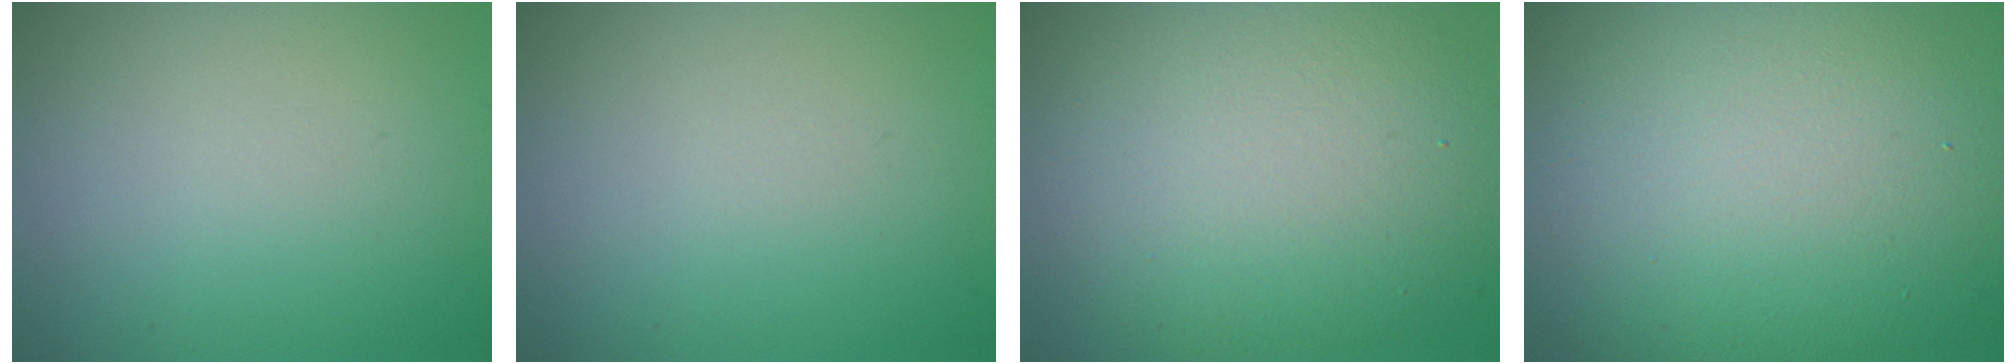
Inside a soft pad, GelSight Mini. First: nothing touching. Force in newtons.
{"total": 0.0}
{"total": 11.0, "press": 11.0, "slide": 0.4}
{"total": 17.4, "press": 17.3, "slide": 1.0}